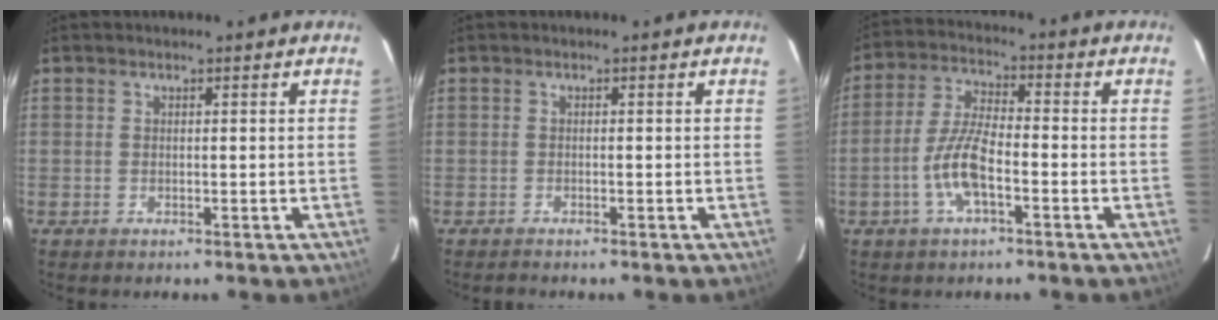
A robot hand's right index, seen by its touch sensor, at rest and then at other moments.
{"total": 1.1, "force": [-1.1, 0.2, 0.3], "torque": [-0.011, -0.003, -0.018]}
{"total": 8.5, "force": [-3.4, 2.4, 7.4], "torque": [-0.156, 0.004, -0.066]}